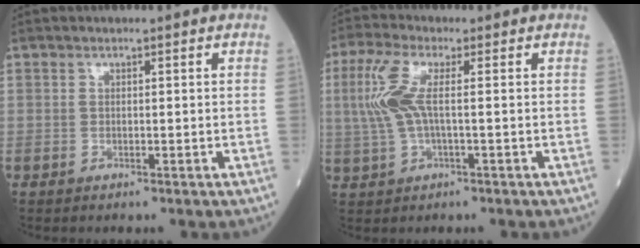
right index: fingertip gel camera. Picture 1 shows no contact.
{"total": 6.8, "force": [0.8, 1.8, 6.5], "torque": [-0.167, 0.013, 0.013]}